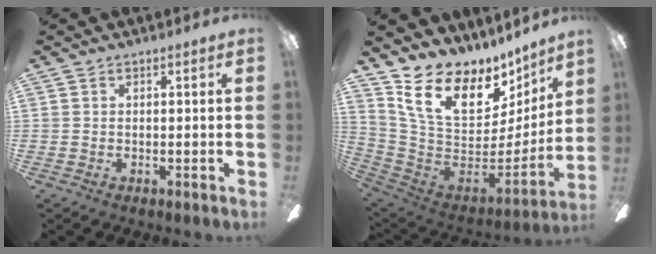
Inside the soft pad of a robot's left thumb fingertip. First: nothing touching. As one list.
[{"total": 18.9, "force": [12.4, 9.8, 10.3], "torque": [-0.179, -0.096, 0.226]}]